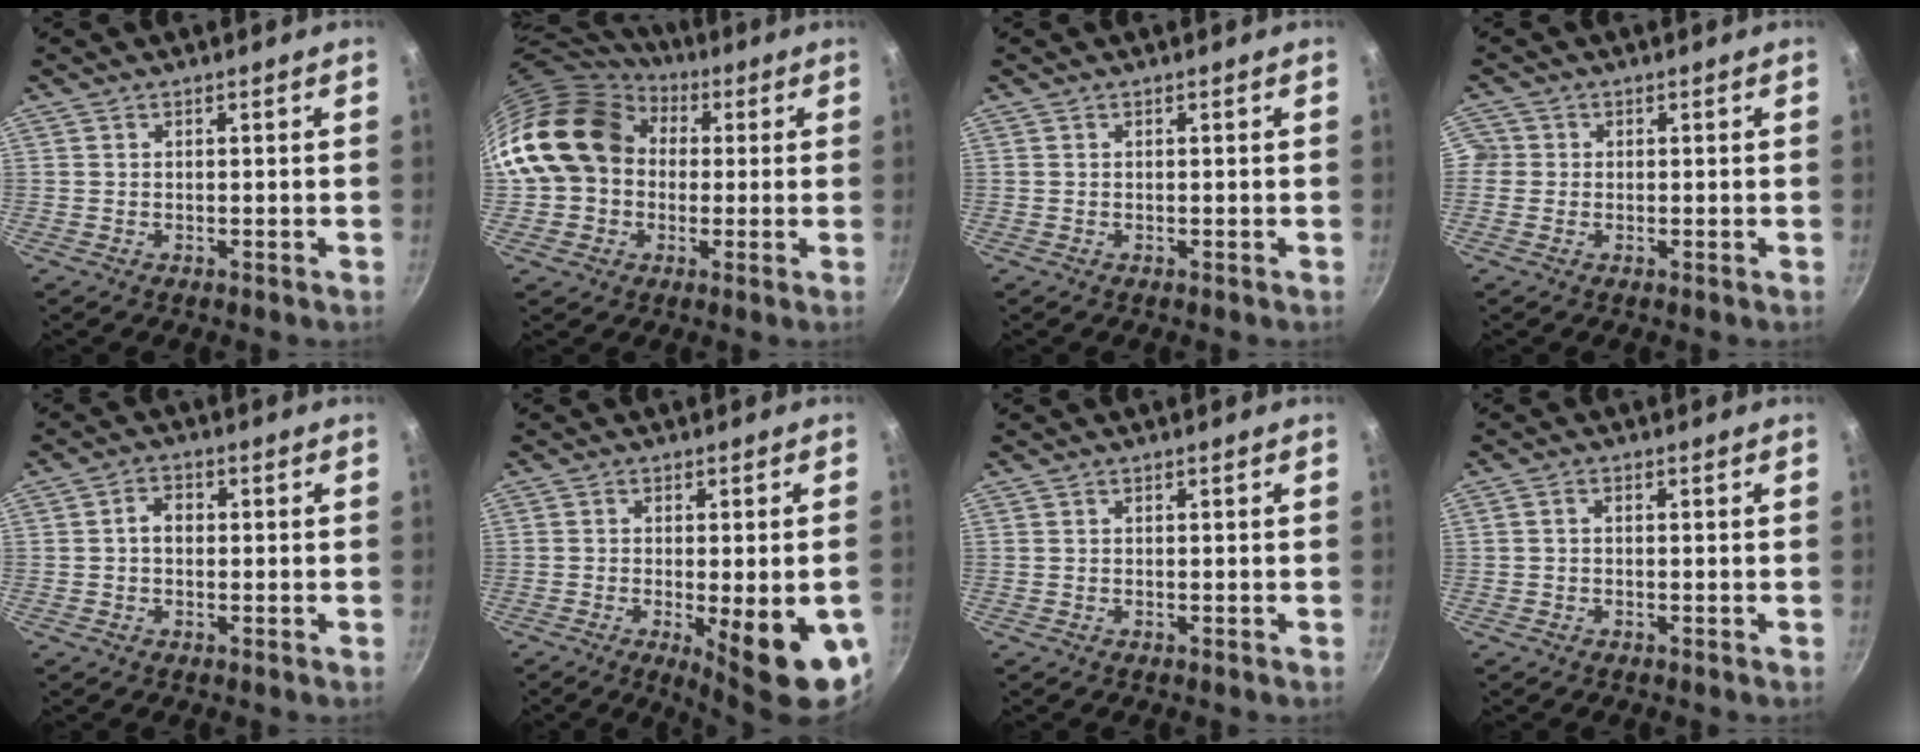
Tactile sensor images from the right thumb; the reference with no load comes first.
{"total": 17.6, "force": [2.9, 14.5, 9.5], "torque": [-0.158, 0.037, 0.046]}
{"total": 0.0}
{"total": 2.6, "force": [-0.3, 2.5, 0.4], "torque": [0.009, 0.003, -0.012]}
{"total": 3.2, "force": [0.0, 2.4, 2.1], "torque": [-0.024, 0.010, -0.004]}
{"total": 15.0, "force": [-4.7, 4.1, 13.7], "torque": [-0.155, -0.006, -0.051]}
{"total": 0.0}
{"total": 1.1, "force": [-0.2, 0.7, 0.8], "torque": [-0.018, 0.008, -0.004]}